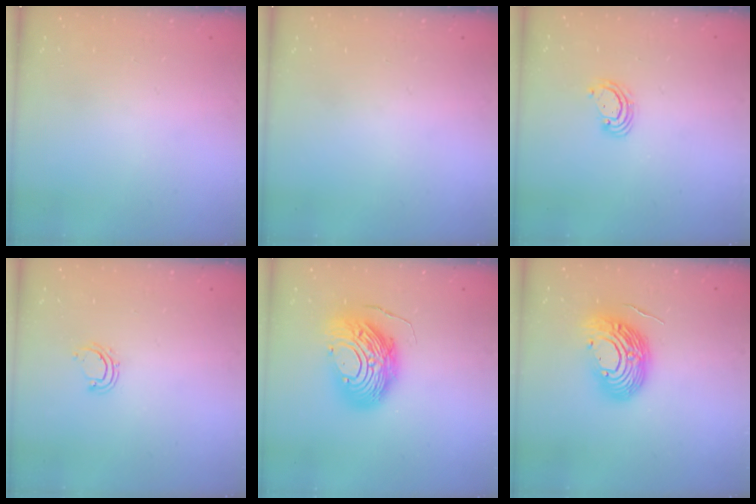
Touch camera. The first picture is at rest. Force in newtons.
{"total": 0.0}
{"total": 3.0, "press": 2.9, "slide": 0.3}
{"total": 4.1, "press": 4.1, "slide": 0.3}
{"total": 13.7, "press": 13.6, "slide": 1.3}
{"total": 13.7, "press": 13.6, "slide": 1.8}